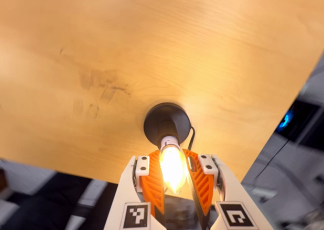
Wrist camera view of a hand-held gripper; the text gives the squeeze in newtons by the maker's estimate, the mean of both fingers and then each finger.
{"total": 13.5, "left": 12.9, "right": 14.1}